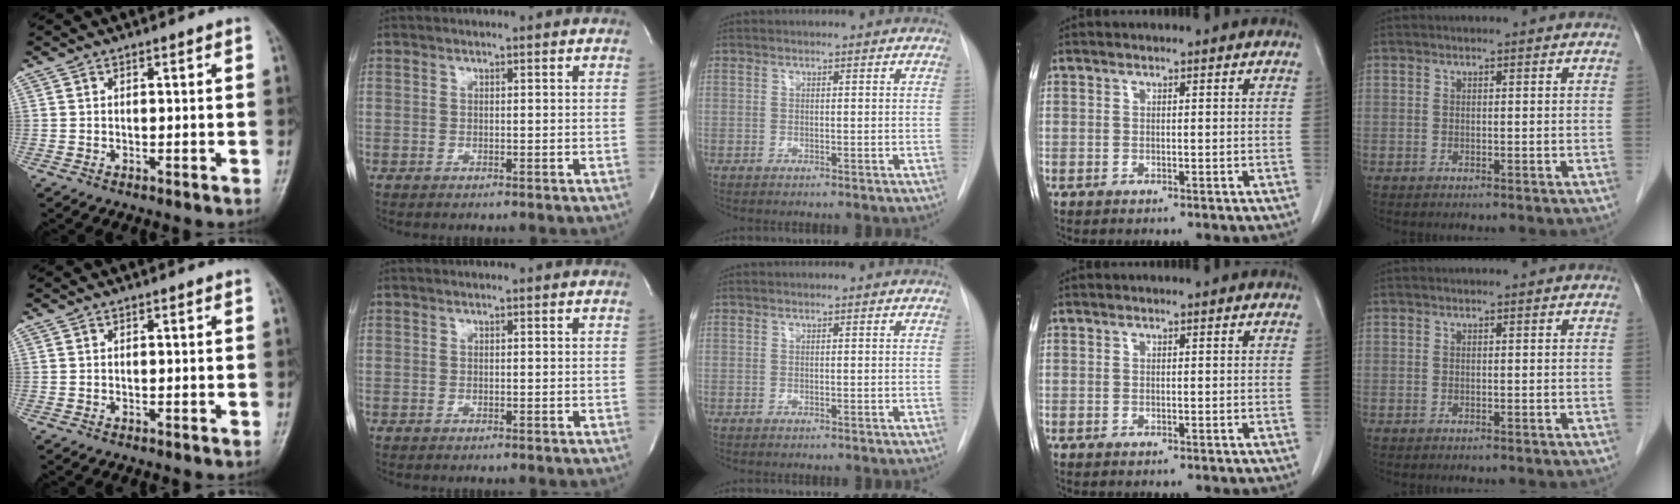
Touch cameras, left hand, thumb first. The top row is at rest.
{}